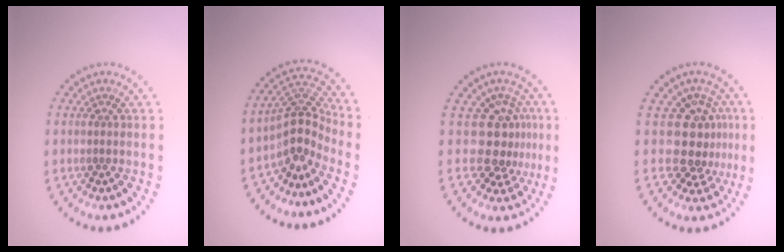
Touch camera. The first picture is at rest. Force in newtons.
{"total": 3.5, "press": 2.5, "slide": 2.4}
{"total": 3.7, "press": 2.7, "slide": 2.5}
{"total": 3.9, "press": 3.0, "slide": 2.5}